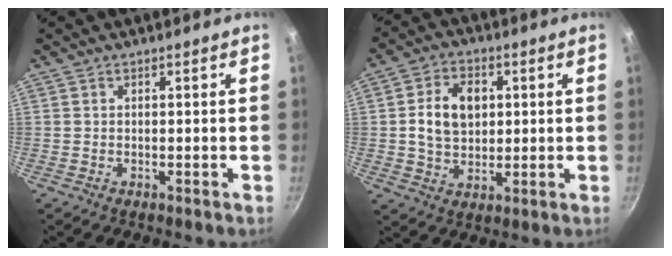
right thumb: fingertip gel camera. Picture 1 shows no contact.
{"total": 9.6, "force": [1.5, 7.0, 6.3], "torque": [-0.088, 0.001, 0.022]}